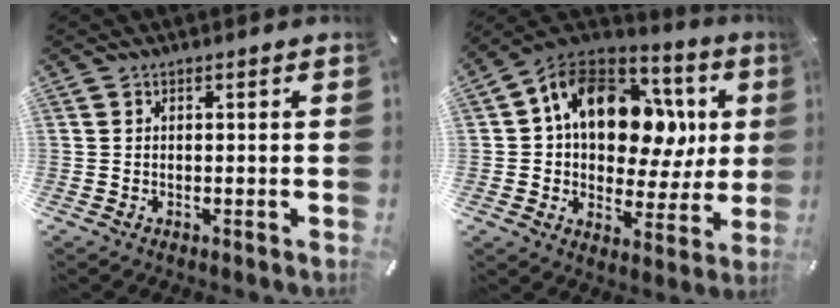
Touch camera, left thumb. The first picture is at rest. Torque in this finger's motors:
{"motor_torque": [2.47, 2.54, 1.87, -0.89, 0.34]}